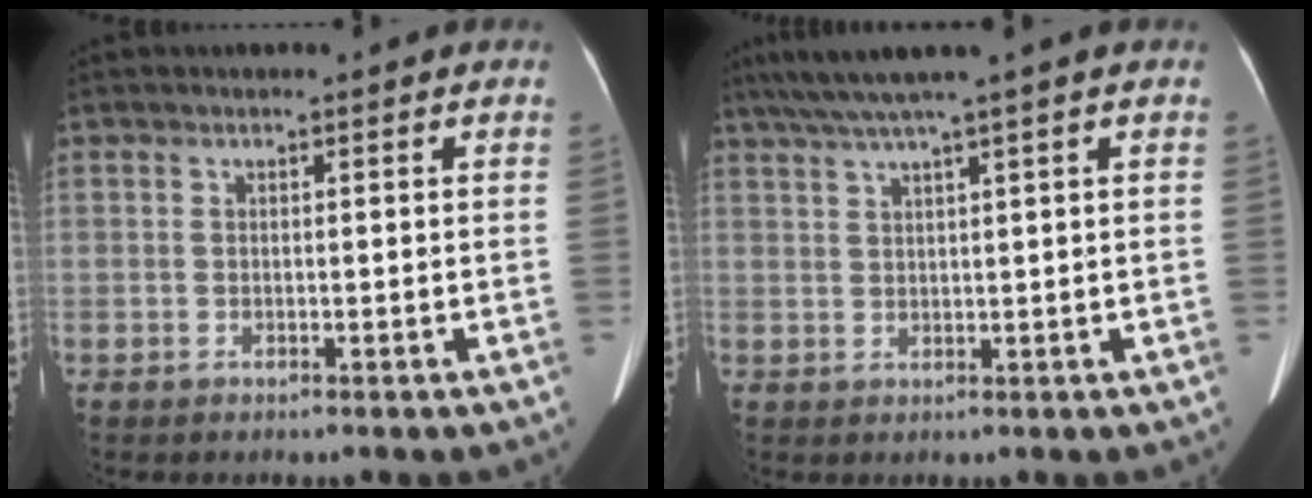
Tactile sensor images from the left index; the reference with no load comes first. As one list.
[{"total": 5.4, "force": [3.9, -1.2, 3.5], "torque": [-0.070, 0.021, 0.075]}]